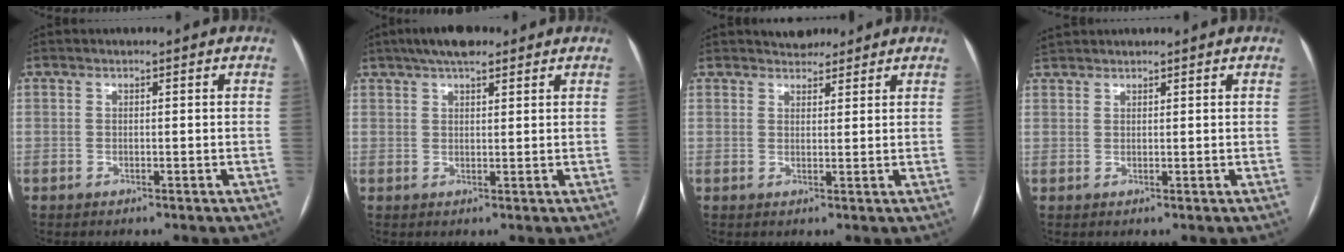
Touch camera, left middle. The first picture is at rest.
{"total": 6.7, "force": [4.9, 1.9, 4.2], "torque": [-0.071, 0.028, 0.080]}
{"total": 3.6, "force": [3.2, 1.5, 0.4], "torque": [-0.001, 0.010, 0.046]}
{"total": 2.6, "force": [2.5, 0.6, 0.4], "torque": [-0.012, 0.028, 0.048]}